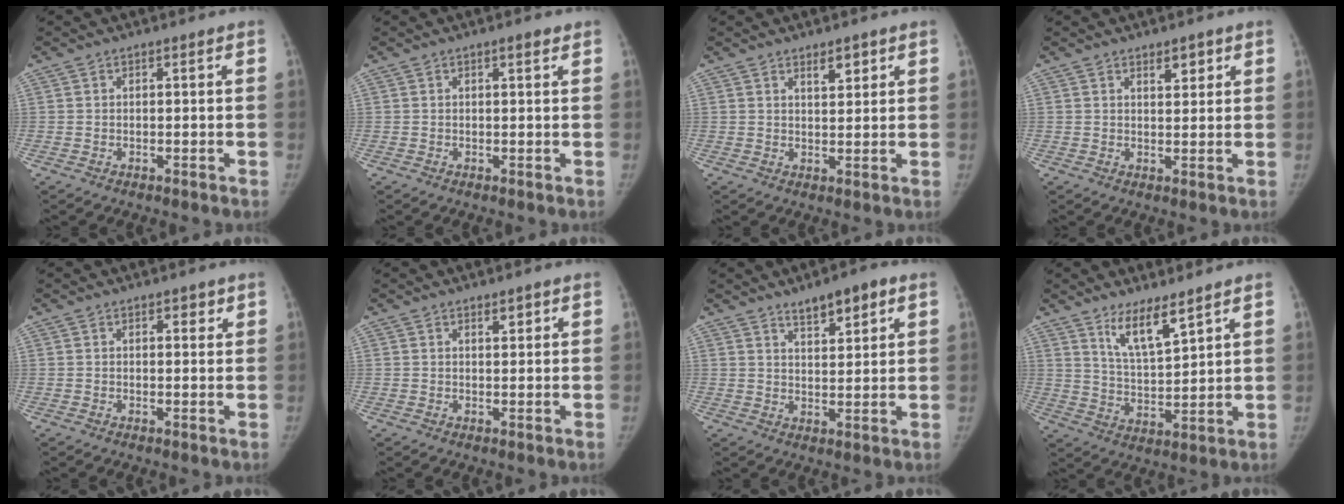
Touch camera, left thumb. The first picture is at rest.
{"total": 1.4, "force": [0.9, 0.4, 1.0], "torque": [-0.013, -0.003, 0.011]}
{"total": 3.4, "force": [2.2, 1.4, 2.2], "torque": [-0.019, -0.015, 0.035]}
{"total": 3.1, "force": [1.9, 1.4, 1.9], "torque": [-0.013, -0.012, 0.030]}
{"total": 1.9, "force": [1.2, 0.9, 1.2], "torque": [-0.004, -0.006, 0.015]}
{"total": 1.7, "force": [1.2, 0.7, 1.0], "torque": [-0.008, -0.007, 0.017]}
{"total": 6.8, "force": [4.5, 2.2, 4.7], "torque": [-0.058, -0.024, 0.068]}
{"total": 8.4, "force": [6.0, 2.0, 5.5], "torque": [-0.093, -0.052, 0.118]}